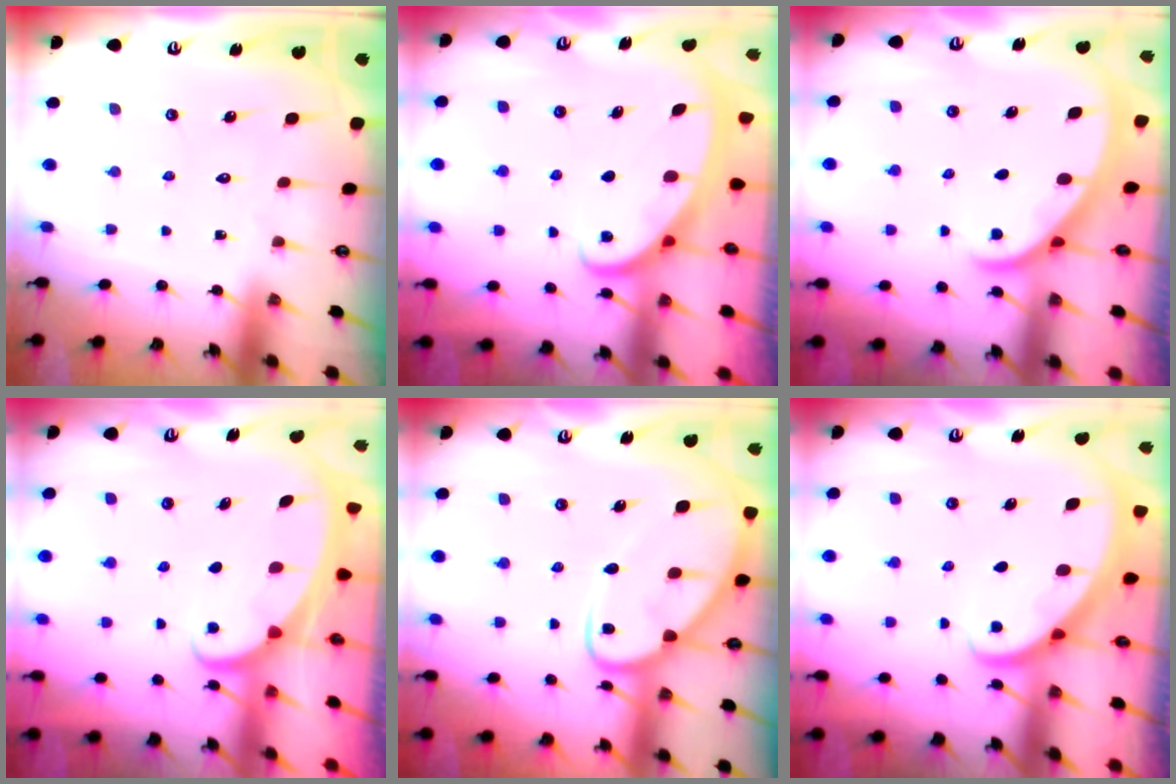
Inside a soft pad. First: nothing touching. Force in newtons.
{"total": 2.6, "press": 2.5, "slide": 0.3}
{"total": 2.2, "press": 2.2, "slide": 0.1}
{"total": 2.0, "press": 2.0, "slide": 0.3}
{"total": 10.3, "press": 10.2, "slide": 0.9}
{"total": 2.7, "press": 2.7, "slide": 0.2}